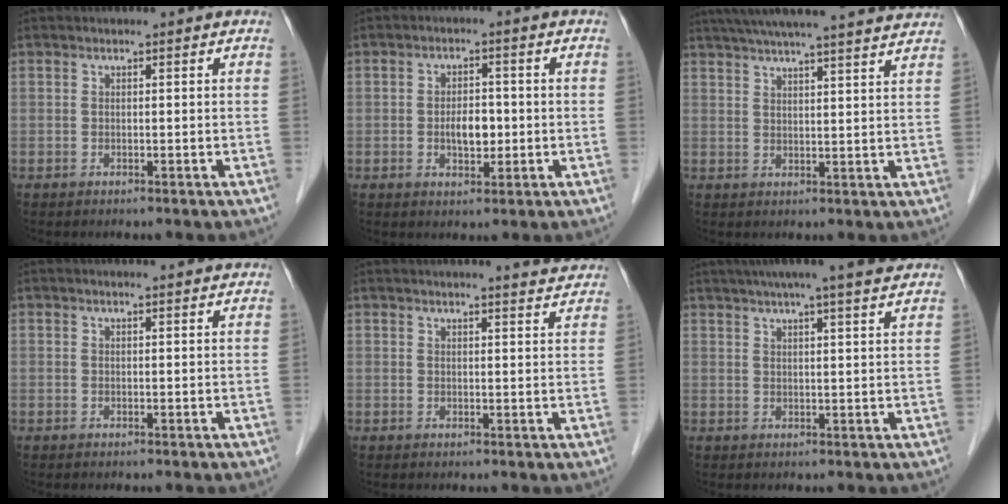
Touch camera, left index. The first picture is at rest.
{"total": 4.1, "force": [-0.6, 2.2, 3.5], "torque": [-0.059, 0.003, -0.006]}
{"total": 21.7, "force": [19.5, 0.4, 9.5], "torque": [-0.156, 0.015, 0.257]}
{"total": 3.3, "force": [3.2, 0.1, 0.8], "torque": [-0.013, 0.011, 0.035]}
{"total": 5.8, "force": [5.6, 0.0, 1.5], "torque": [-0.024, 0.005, 0.055]}
{"total": 12.2, "force": [10.3, -0.1, 6.6], "torque": [-0.106, 0.022, 0.129]}